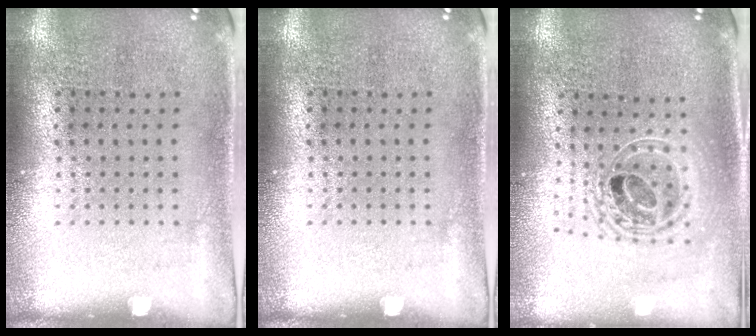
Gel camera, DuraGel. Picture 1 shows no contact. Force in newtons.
{"total": 0.0}
{"total": 2.0, "press": 1.5, "slide": 1.3}